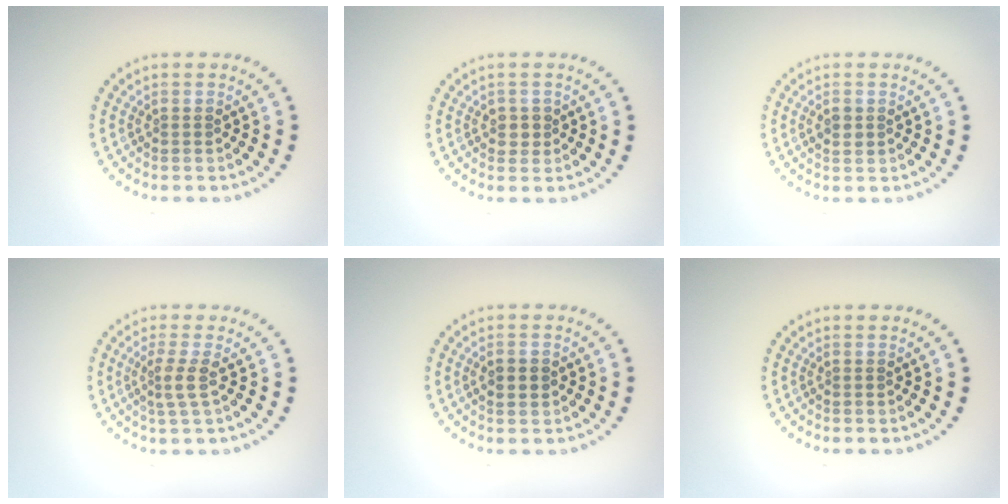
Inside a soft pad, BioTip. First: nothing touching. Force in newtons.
{"total": 1.3, "press": 1.2, "slide": 0.6}
{"total": 1.0, "press": 1.0, "slide": 0.2}
{"total": 1.9, "press": 1.4, "slide": 1.3}
{"total": 2.1, "press": 2.1, "slide": 0.2}
{"total": 0.0}